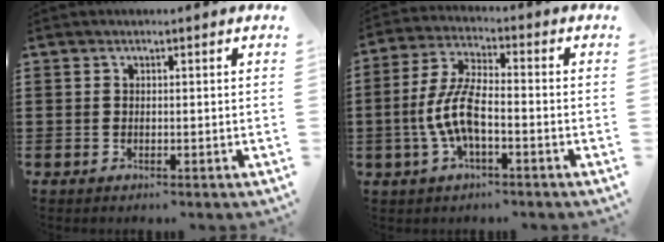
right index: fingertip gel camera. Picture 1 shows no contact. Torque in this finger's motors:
{"motor_torque": [2.14, 0.00, 0.38, 0.21]}